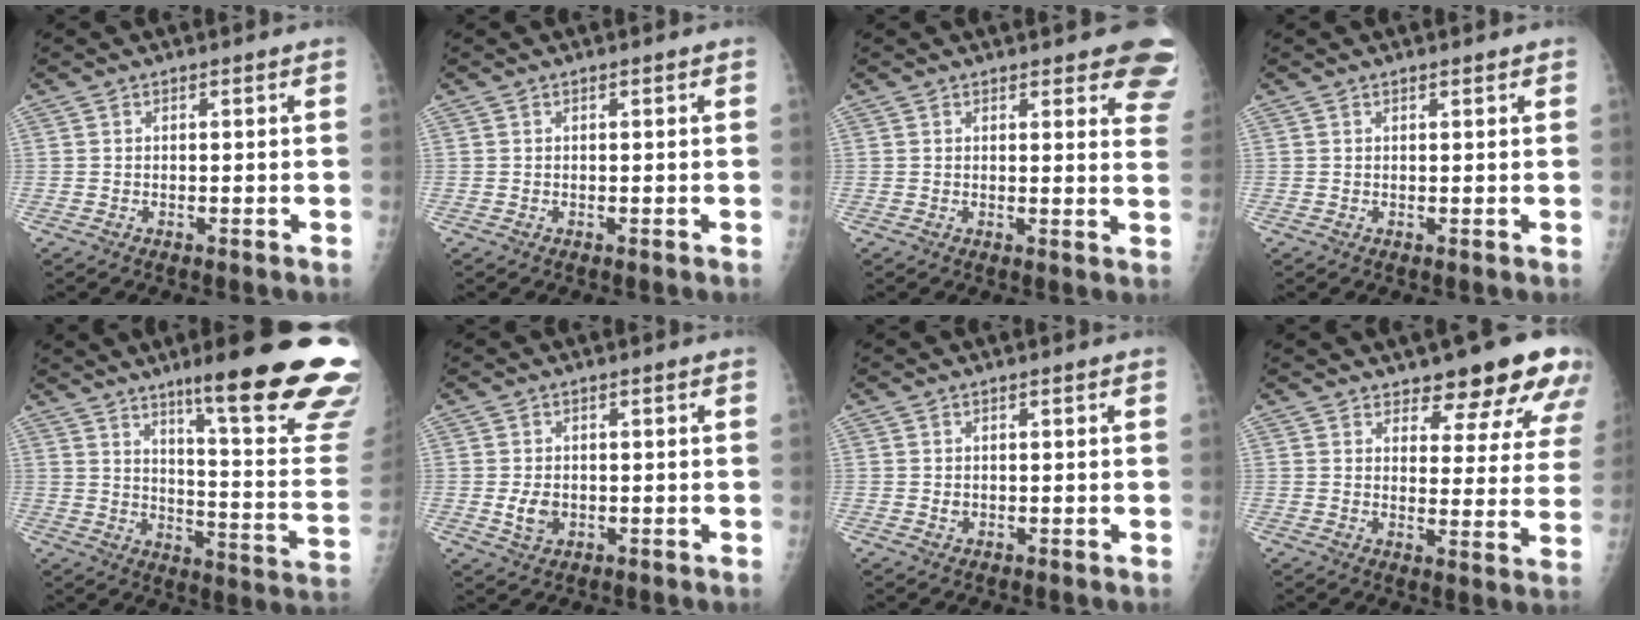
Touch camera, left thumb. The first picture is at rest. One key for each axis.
{"total": 0.0}
{"total": 10.0, "fx": 7.9, "fy": 3.1, "fz": 5.2, "tx": -0.016, "ty": -0.033, "tz": 0.066}
{"total": 0.8, "fx": 0.6, "fy": 0.2, "fz": 0.4, "tx": -0.007, "ty": -0.002, "tz": 0.008}
{"total": 26.2, "fx": 17.5, "fy": 3.0, "fz": 19.3, "tx": -0.211, "ty": -0.098, "tz": 0.240}
{"total": 3.6, "fx": -0.4, "fy": 2.6, "fz": 2.4, "tx": -0.038, "ty": -0.003, "tz": -0.001}
{"total": 0.8, "fx": 0.1, "fy": 0.7, "fz": 0.5, "tx": -0.004, "ty": -0.001, "tz": 0.005}
{"total": 13.7, "fx": 10.3, "fy": 5.1, "fz": 7.4, "tx": -0.041, "ty": -0.065, "tz": 0.119}